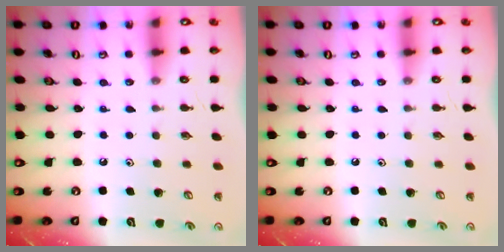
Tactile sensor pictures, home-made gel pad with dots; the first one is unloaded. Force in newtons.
{"total": 0.0}